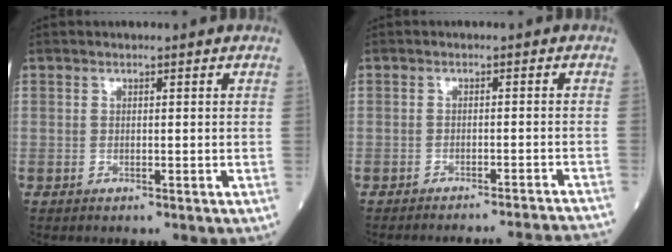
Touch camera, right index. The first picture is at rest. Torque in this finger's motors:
{"motor_torque": [0.03, -0.65, 0.16, 0.06]}